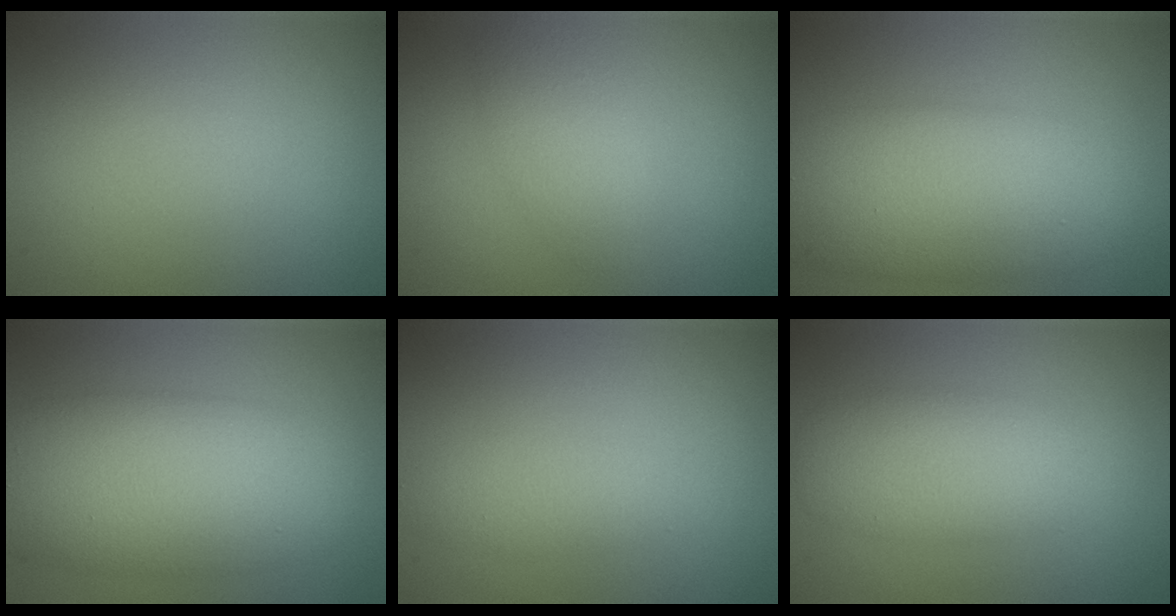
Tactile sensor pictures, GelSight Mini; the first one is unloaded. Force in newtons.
{"total": 2.7, "press": 2.7, "slide": 0.1}
{"total": 8.6, "press": 8.6, "slide": 0.3}
{"total": 9.9, "press": 9.9, "slide": 0.1}
{"total": 2.0, "press": 2.0, "slide": 0.0}
{"total": 4.6, "press": 4.6, "slide": 0.1}